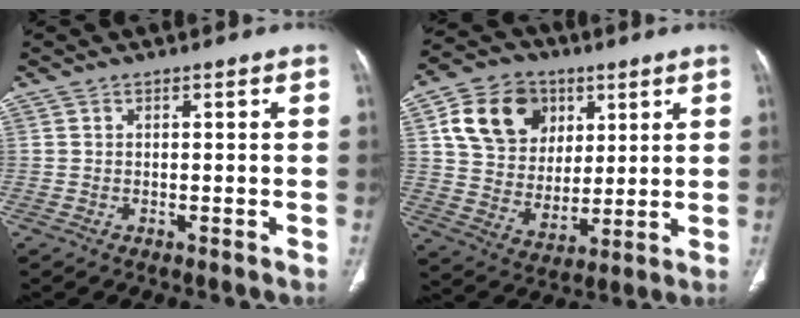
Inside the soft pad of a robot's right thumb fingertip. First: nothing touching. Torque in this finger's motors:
{"motor_torque": [-0.32, 0.45, 0.21, -0.09, 0.17]}